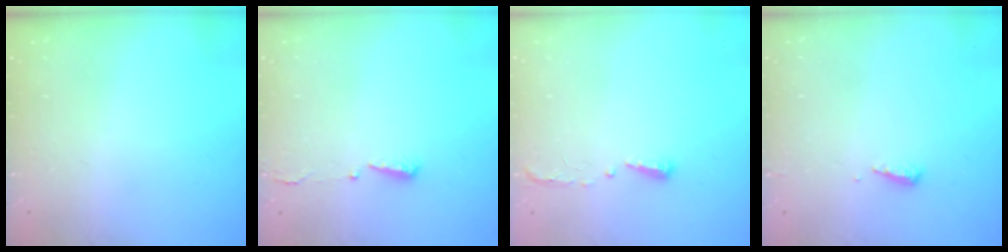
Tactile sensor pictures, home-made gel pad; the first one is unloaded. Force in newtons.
{"total": 2.9, "press": 2.8, "slide": 0.6}
{"total": 4.1, "press": 4.0, "slide": 0.6}
{"total": 5.1, "press": 5.1, "slide": 0.5}